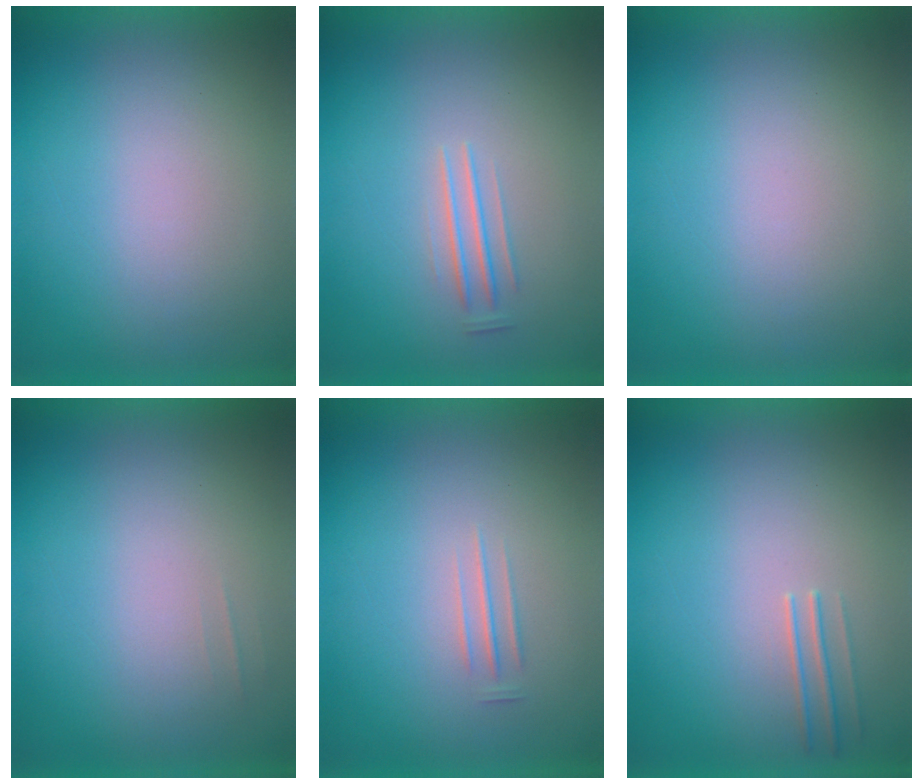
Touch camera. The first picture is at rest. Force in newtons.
{"total": 1.3}
{"total": 0.0}
{"total": 2.1}
{"total": 1.4}
{"total": 1.4}